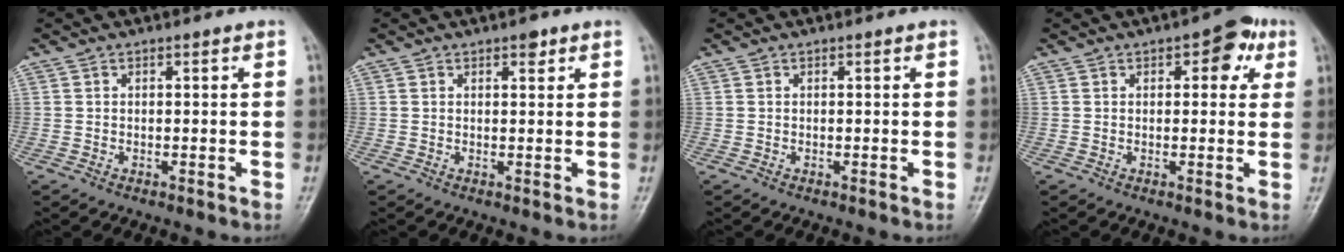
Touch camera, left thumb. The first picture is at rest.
{"total": 2.0, "force": [1.2, 0.9, 1.3], "torque": [-0.012, -0.004, 0.016]}
{"total": 0.0}
{"total": 6.2, "force": [2.5, 3.2, 4.7], "torque": [-0.028, -0.001, 0.021]}